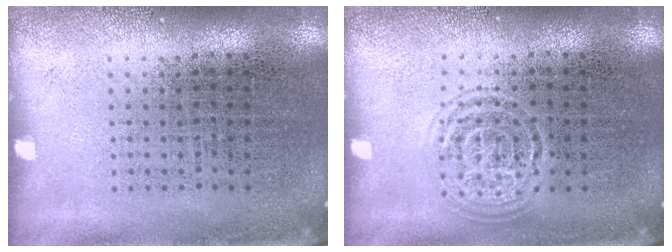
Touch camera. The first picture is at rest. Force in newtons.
{"total": 1.3, "press": 1.3, "slide": 0.1}